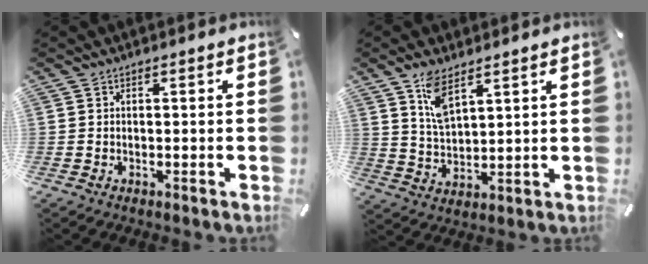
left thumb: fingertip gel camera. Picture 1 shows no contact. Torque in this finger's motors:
{"motor_torque": [1.32, 0.35, 1.04, -0.90, 0.32]}